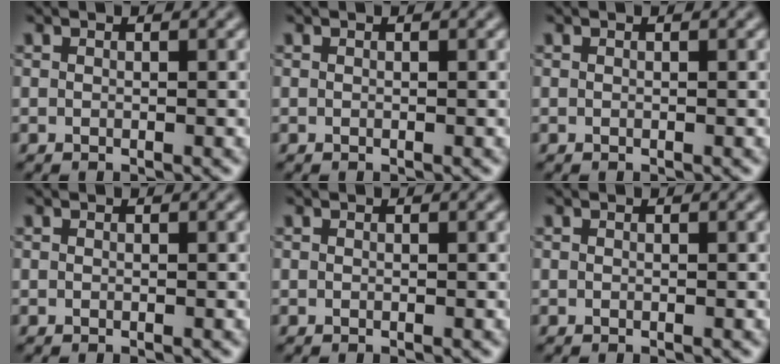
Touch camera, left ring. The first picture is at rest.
{"total": 0.0}
{"total": 0.0}
{"total": 0.0}
{"total": 0.0}
{"total": 0.0}